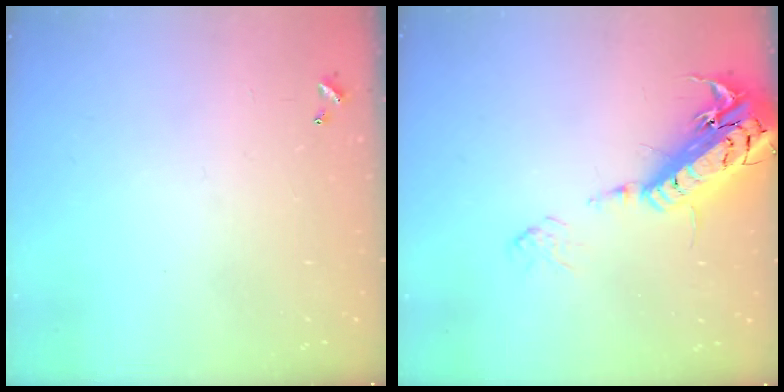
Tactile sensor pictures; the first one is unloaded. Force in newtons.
{"total": 22.4, "press": 22.0, "slide": 4.3}